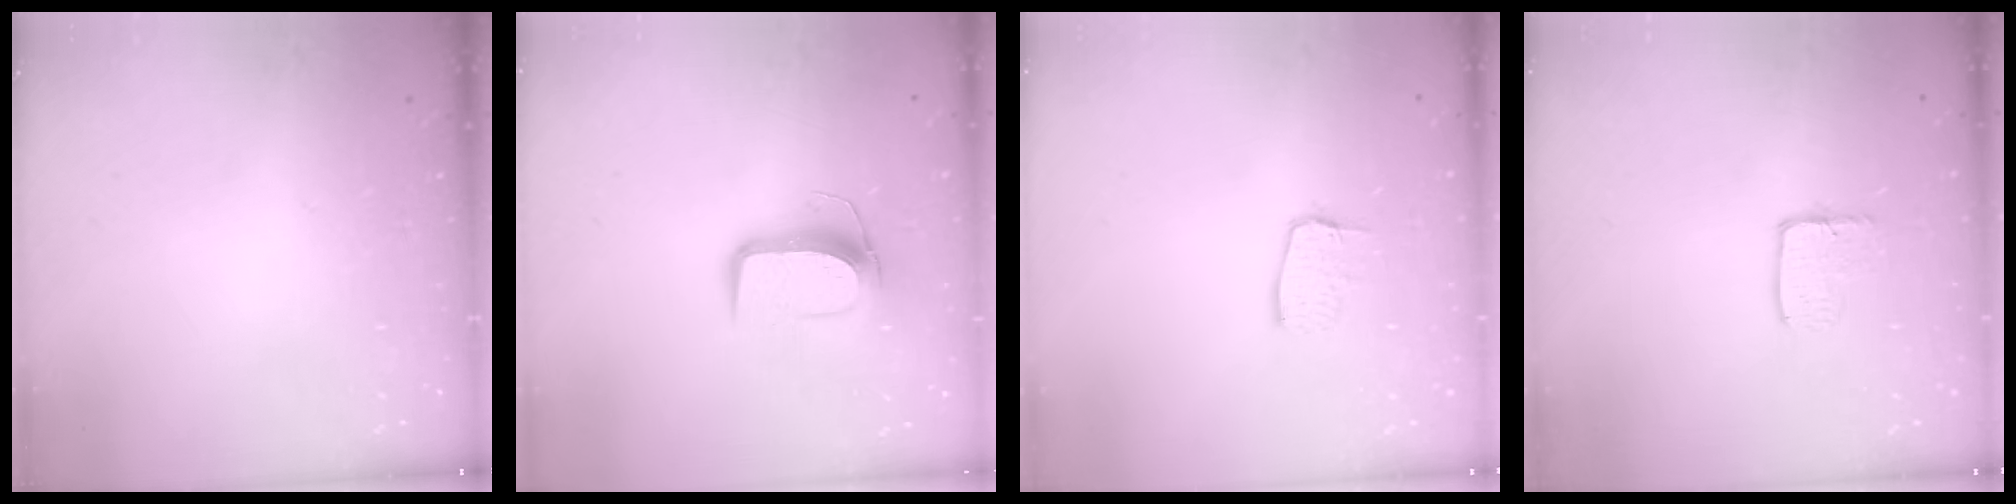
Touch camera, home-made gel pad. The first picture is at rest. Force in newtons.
{"total": 9.9, "press": 9.9, "slide": 0.6}
{"total": 6.8, "press": 6.8, "slide": 0.5}
{"total": 3.7, "press": 3.7, "slide": 0.2}